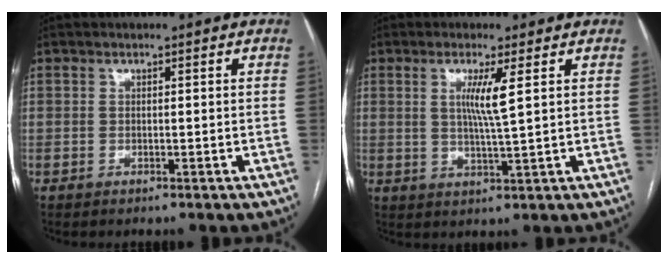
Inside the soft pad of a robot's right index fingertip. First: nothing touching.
{"total": 4.9, "force": [1.4, -0.7, 4.7], "torque": [-0.092, -0.007, 0.028]}